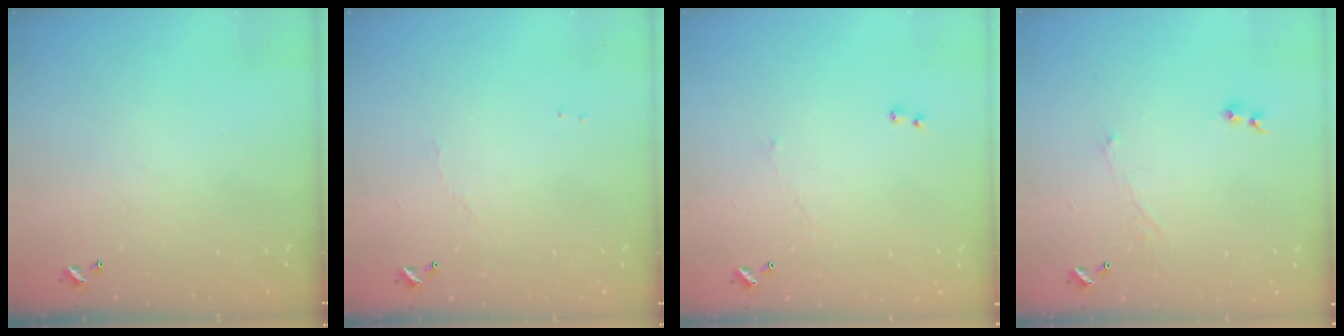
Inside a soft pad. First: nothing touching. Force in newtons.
{"total": 1.8, "press": 1.8, "slide": 0.4}
{"total": 0.7, "press": 0.0, "slide": 0.7}
{"total": 1.2, "press": 0.9, "slide": 0.8}